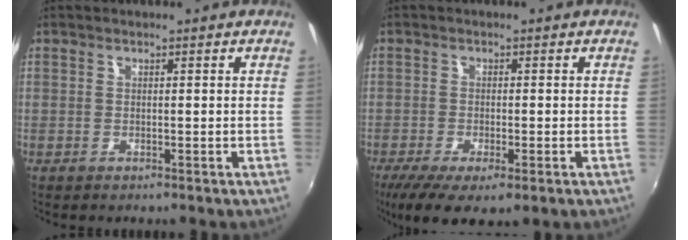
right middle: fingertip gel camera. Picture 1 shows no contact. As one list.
[{"total": 9.2, "force": [-5.1, 2.7, 7.2], "torque": [-0.148, -0.043, -0.080]}]